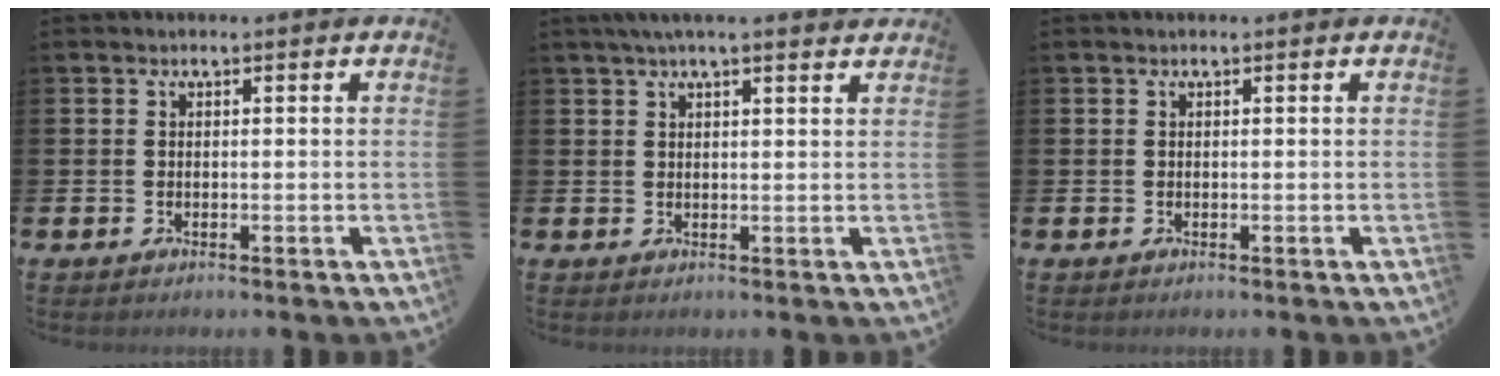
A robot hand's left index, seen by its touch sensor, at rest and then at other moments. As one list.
[{"total": 3.0, "force": [2.6, 0.2, 1.5], "torque": [-0.029, -0.004, 0.045]}, {"total": 0.0}]